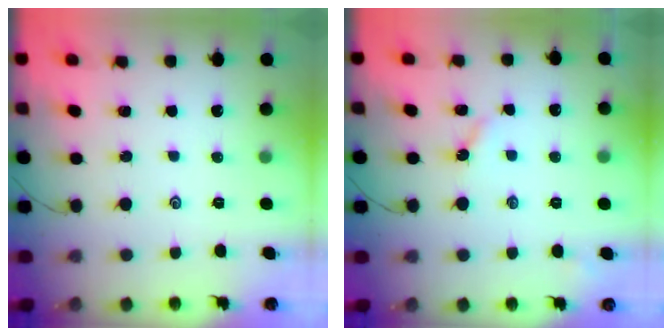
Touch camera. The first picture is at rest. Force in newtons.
{"total": 3.5, "press": 3.4, "slide": 0.4}